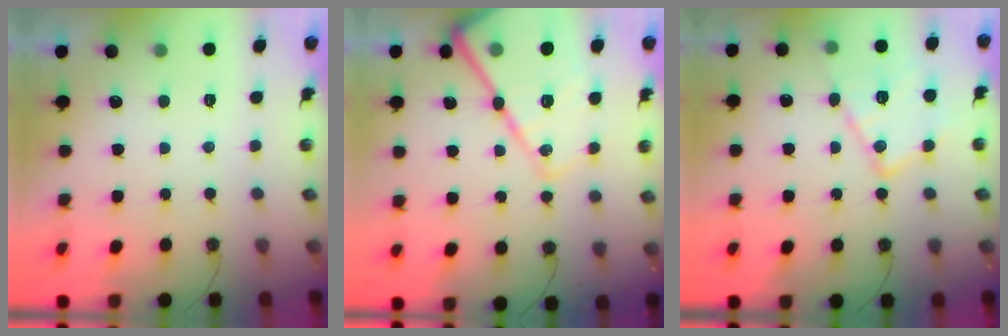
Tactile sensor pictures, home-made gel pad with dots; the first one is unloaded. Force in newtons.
{"total": 23.8, "press": 23.6, "slide": 2.5}
{"total": 16.1, "press": 16.1, "slide": 1.0}